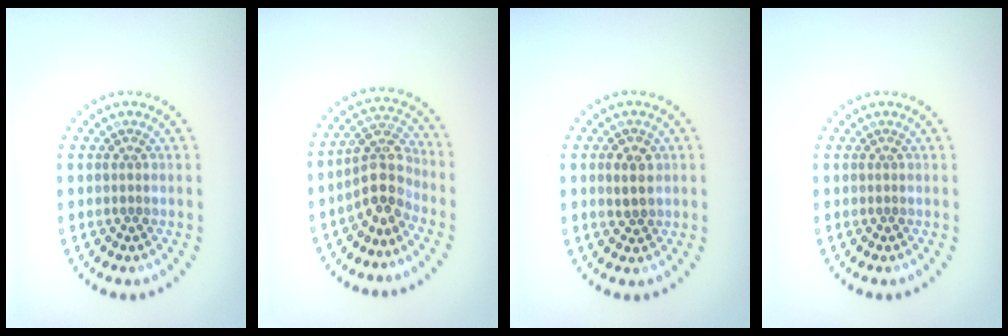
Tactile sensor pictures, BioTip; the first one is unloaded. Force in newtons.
{"total": 3.7, "press": 3.3, "slide": 1.8}
{"total": 2.2, "press": 2.2, "slide": 0.4}
{"total": 0.0}